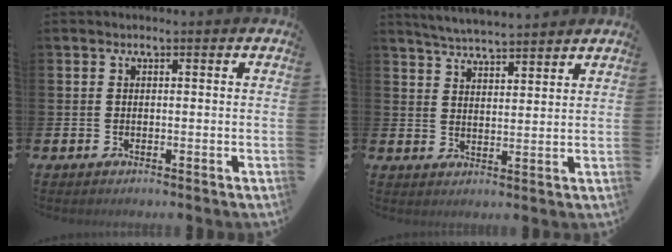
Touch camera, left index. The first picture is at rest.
{"total": 4.8, "force": [4.7, 0.0, 0.4], "torque": [-0.017, -0.027, 0.084]}